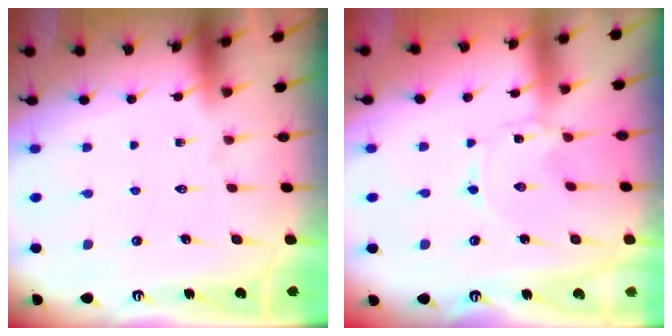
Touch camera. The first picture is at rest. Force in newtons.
{"total": 0.0}